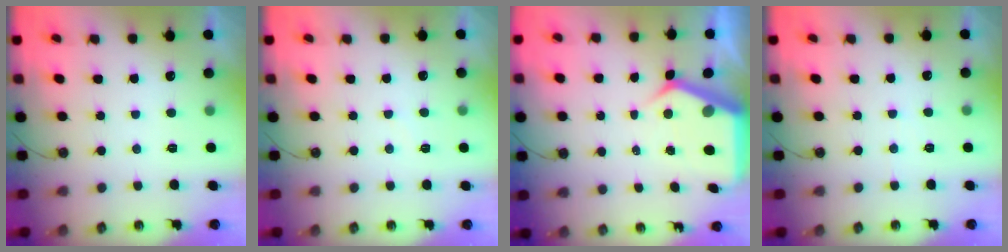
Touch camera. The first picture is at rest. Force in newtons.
{"total": 2.7, "press": 2.6, "slide": 0.4}
{"total": 7.1, "press": 7.0, "slide": 0.8}
{"total": 3.2, "press": 3.1, "slide": 0.5}